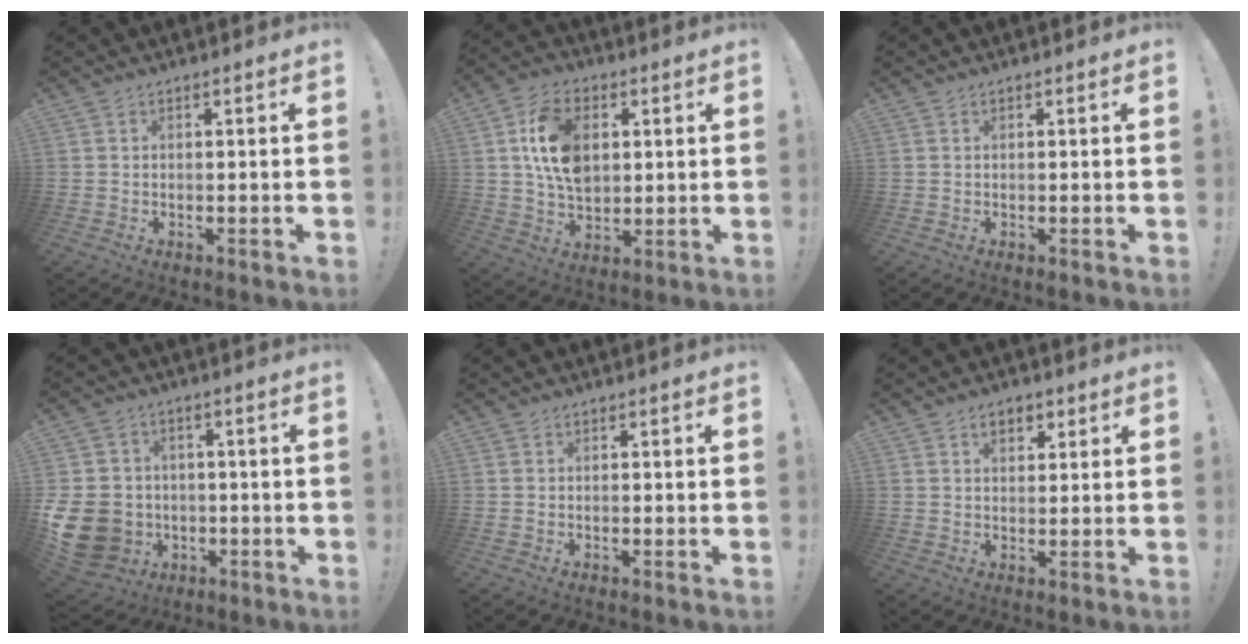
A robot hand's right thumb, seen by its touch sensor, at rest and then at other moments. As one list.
[{"total": 14.8, "force": [3.4, 10.5, 9.9], "torque": [-0.171, 0.012, 0.068]}, {"total": 0.0}, {"total": 14.1, "force": [-3.1, 12.3, 6.3], "torque": [-0.132, 0.018, -0.051]}, {"total": 0.0}, {"total": 4.4, "force": [2.0, 2.9, 2.7], "torque": [-0.035, 0.003, 0.032]}]